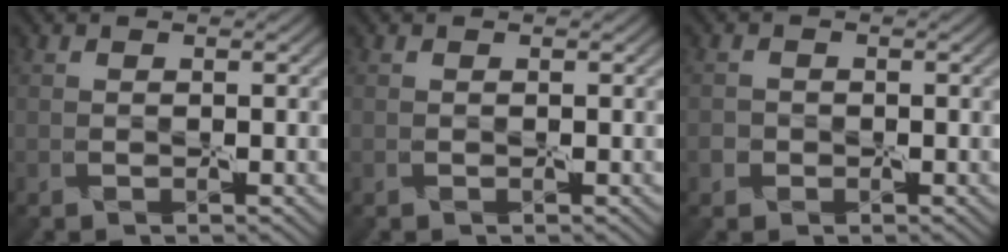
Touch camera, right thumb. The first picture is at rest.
{"total": 0.0}
{"total": 1.2, "force": [-0.5, 1.0, -0.6], "torque": [0.019, -0.006, -0.013]}